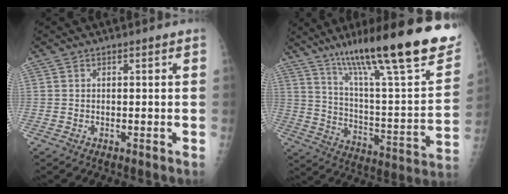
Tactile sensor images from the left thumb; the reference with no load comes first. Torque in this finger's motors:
{"motor_torque": [1.73, -0.60, 1.44, -1.33, 0.13]}